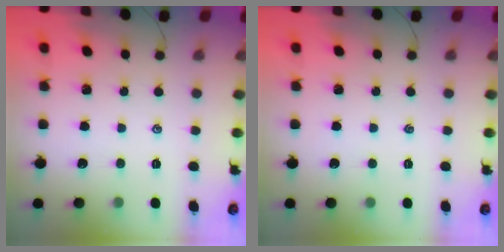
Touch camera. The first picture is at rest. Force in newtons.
{"total": 0.0}